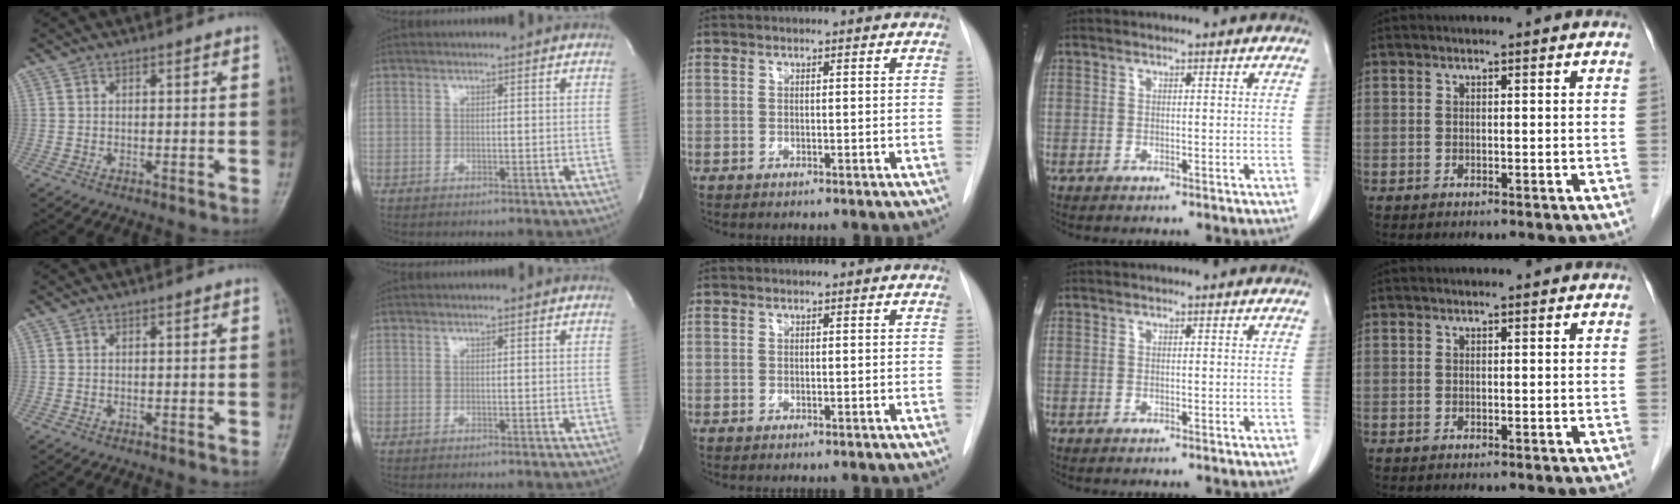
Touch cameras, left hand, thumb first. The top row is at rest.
{}